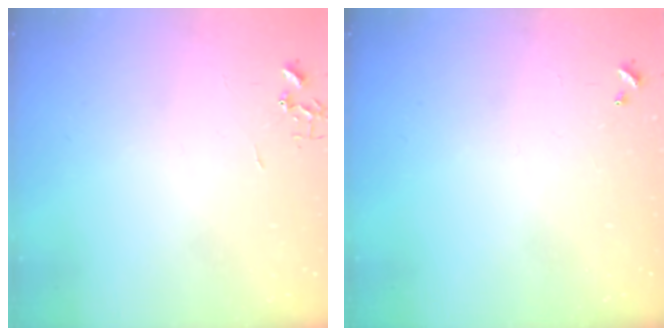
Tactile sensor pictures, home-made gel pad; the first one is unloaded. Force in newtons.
{"total": 0.0}